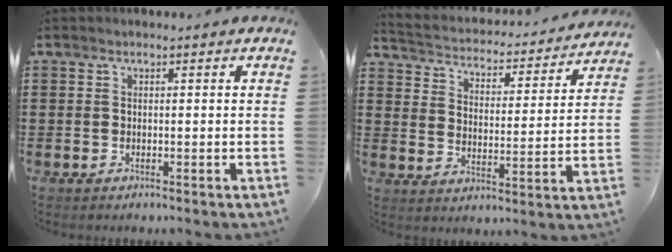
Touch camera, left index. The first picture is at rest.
{"total": 2.9, "force": [2.9, 0.3, 0.0], "torque": [-0.022, -0.032, 0.039]}